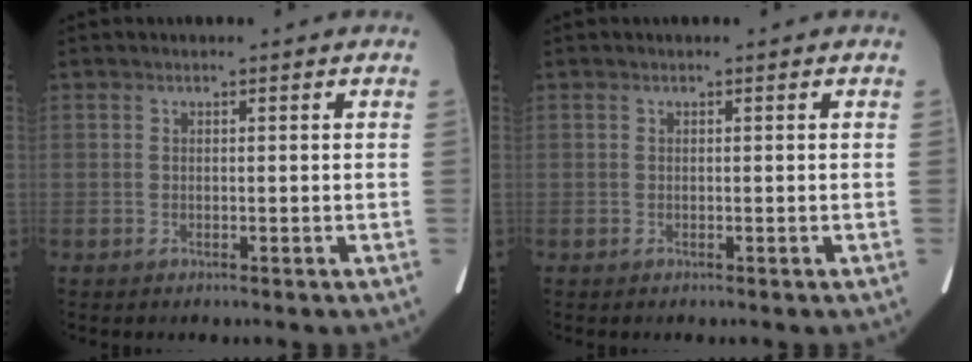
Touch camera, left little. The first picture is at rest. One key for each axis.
{"total": 0.0}